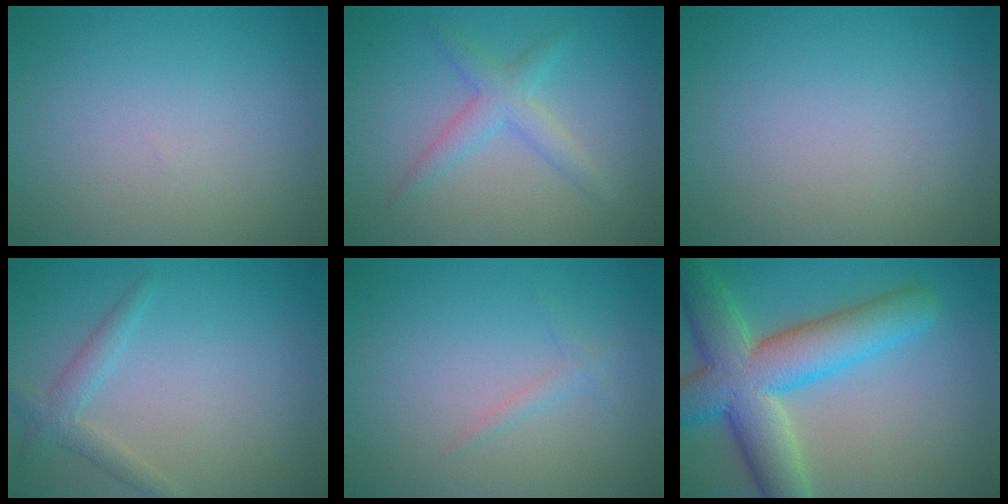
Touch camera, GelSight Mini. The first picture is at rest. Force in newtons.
{"total": 2.6, "press": 2.6, "slide": 0.0}
{"total": 0.0}
{"total": 2.0, "press": 2.0, "slide": 0.1}
{"total": 0.9, "press": 0.9, "slide": 0.0}
{"total": 10.1, "press": 10.0, "slide": 0.7}